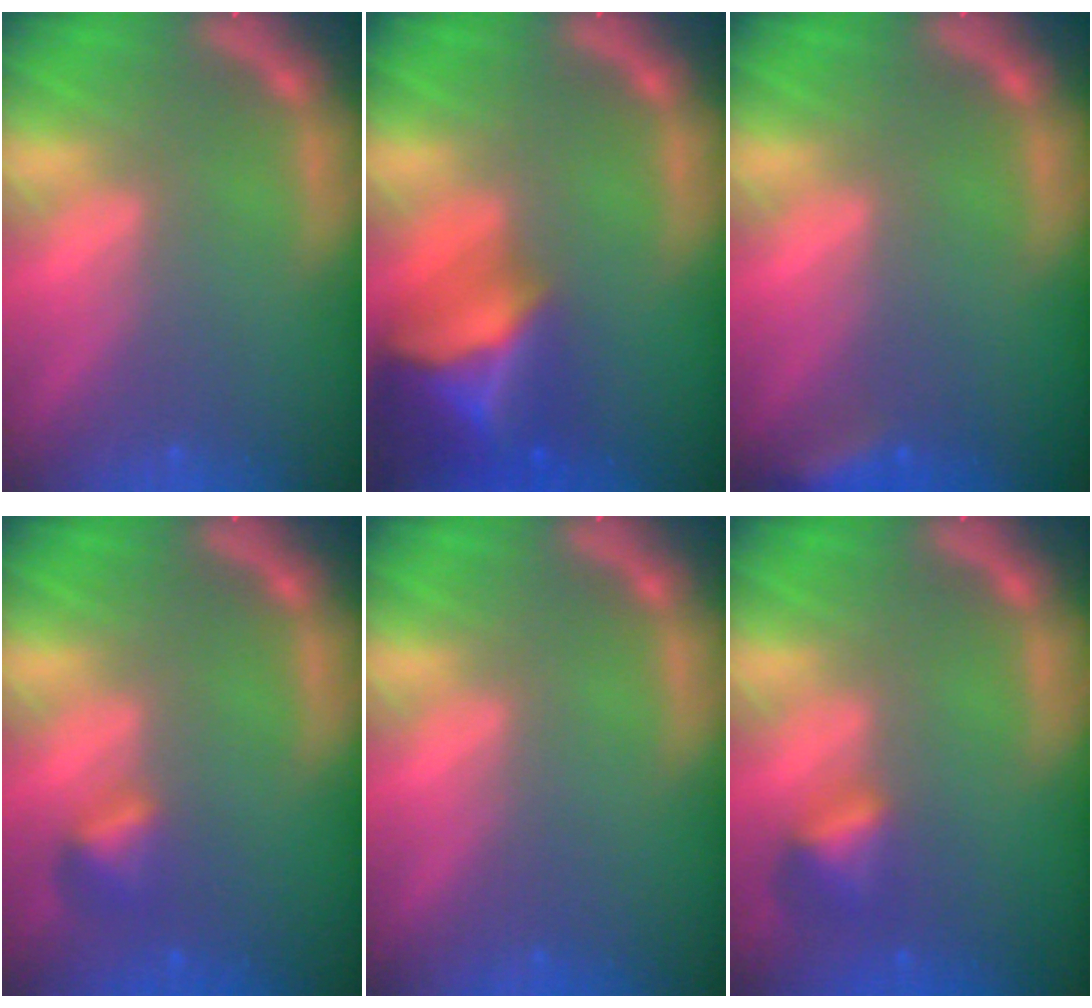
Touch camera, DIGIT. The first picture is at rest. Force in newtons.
{"total": 9.4}
{"total": 2.9}
{"total": 1.9}
{"total": 0.0}
{"total": 2.4}